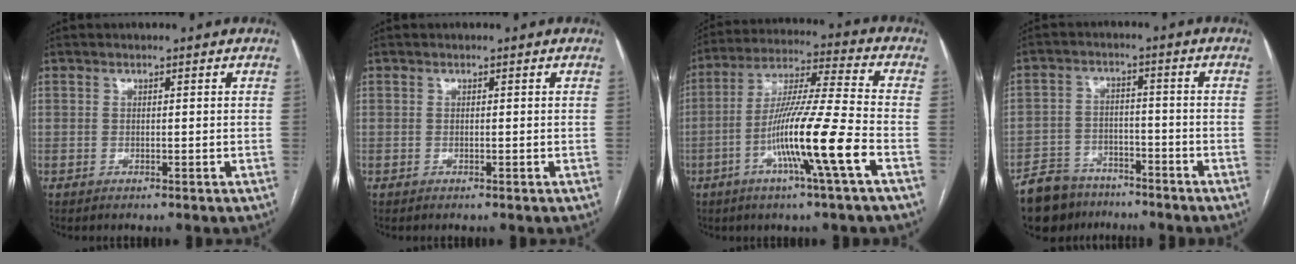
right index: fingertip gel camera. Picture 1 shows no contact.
{"total": 0.0}
{"total": 14.6, "force": [-5.3, -1.4, 13.6], "torque": [-0.251, -0.009, -0.104]}
{"total": 9.3, "force": [-7.5, 5.2, 1.9], "torque": [-0.041, 0.008, -0.124]}